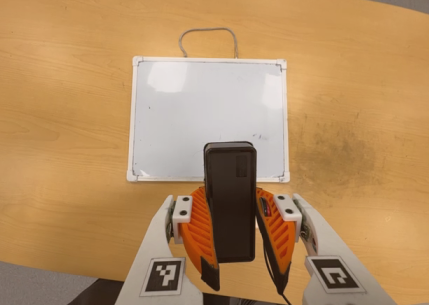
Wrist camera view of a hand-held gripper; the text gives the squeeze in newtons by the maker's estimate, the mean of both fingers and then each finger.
{"total": 7.8, "left": 7.2, "right": 8.4}